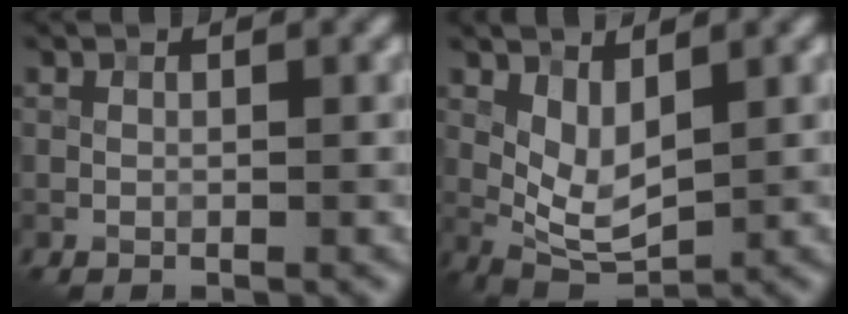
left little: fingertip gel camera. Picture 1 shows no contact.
{"total": 3.7, "force": [1.0, 2.0, 3.0], "torque": [-0.059, -0.013, 0.024]}